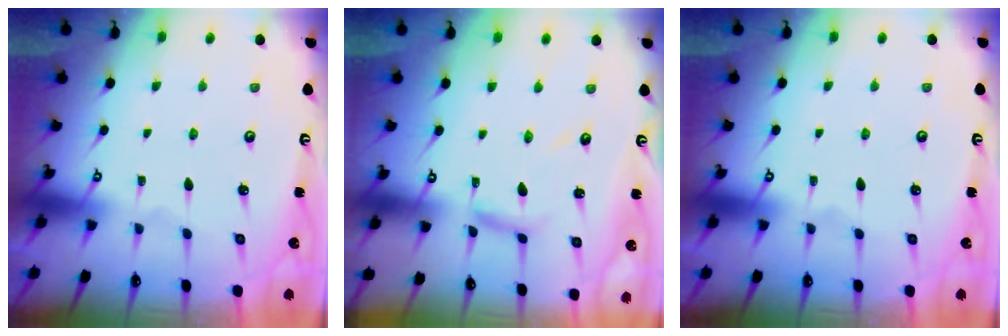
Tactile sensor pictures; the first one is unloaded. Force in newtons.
{"total": 5.6, "press": 5.6, "slide": 0.4}
{"total": 0.0}